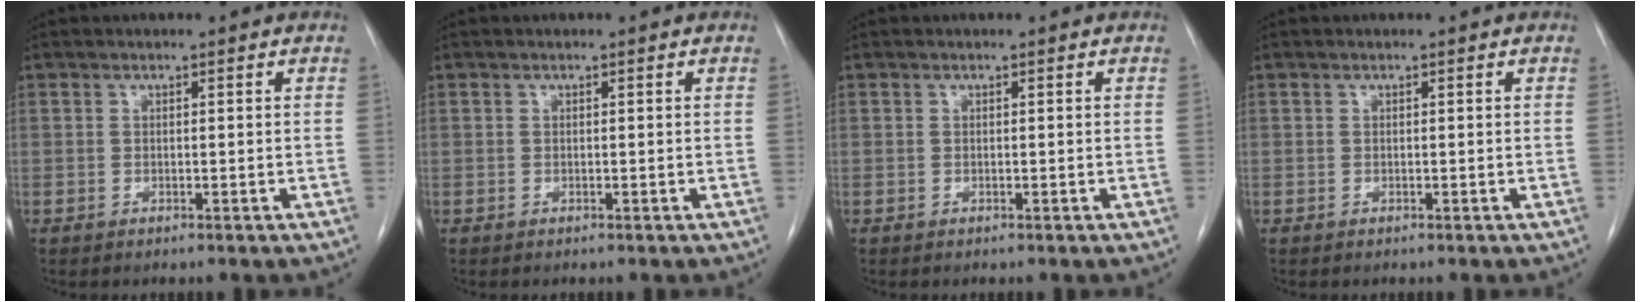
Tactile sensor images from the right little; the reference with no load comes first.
{"total": 0.0}
{"total": 0.0}
{"total": 0.0}